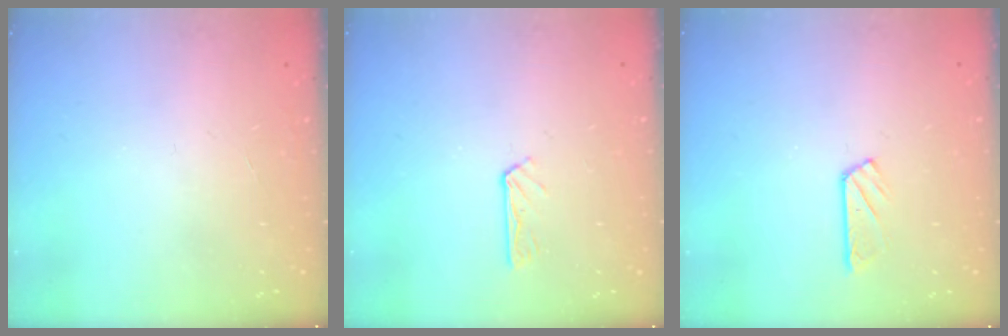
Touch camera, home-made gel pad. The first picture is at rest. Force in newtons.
{"total": 2.9, "press": 2.9, "slide": 0.3}
{"total": 4.1, "press": 4.1, "slide": 0.4}